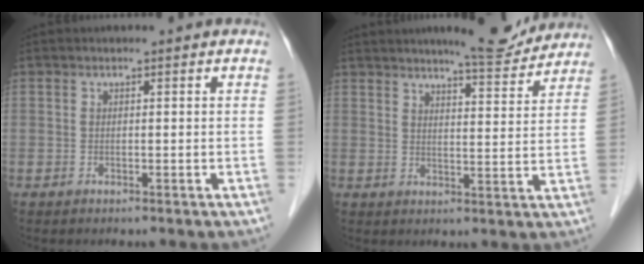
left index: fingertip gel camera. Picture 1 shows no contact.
{"total": 8.4, "force": [7.8, 0.9, 3.1], "torque": [-0.046, -0.006, 0.099]}